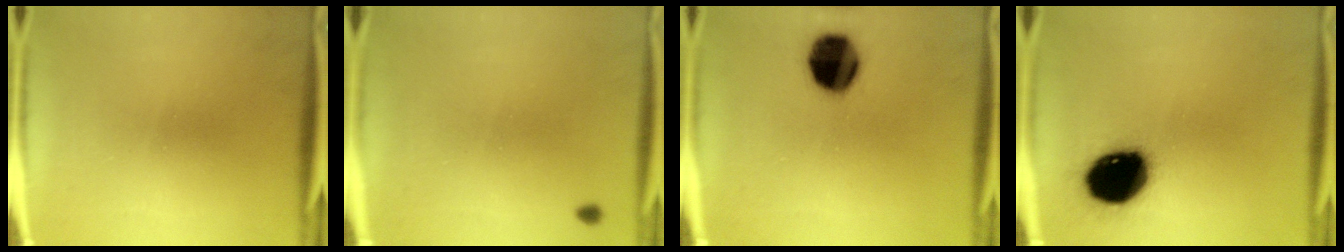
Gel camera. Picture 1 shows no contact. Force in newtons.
{"total": 0.8}
{"total": 15.3}
{"total": 19.7}